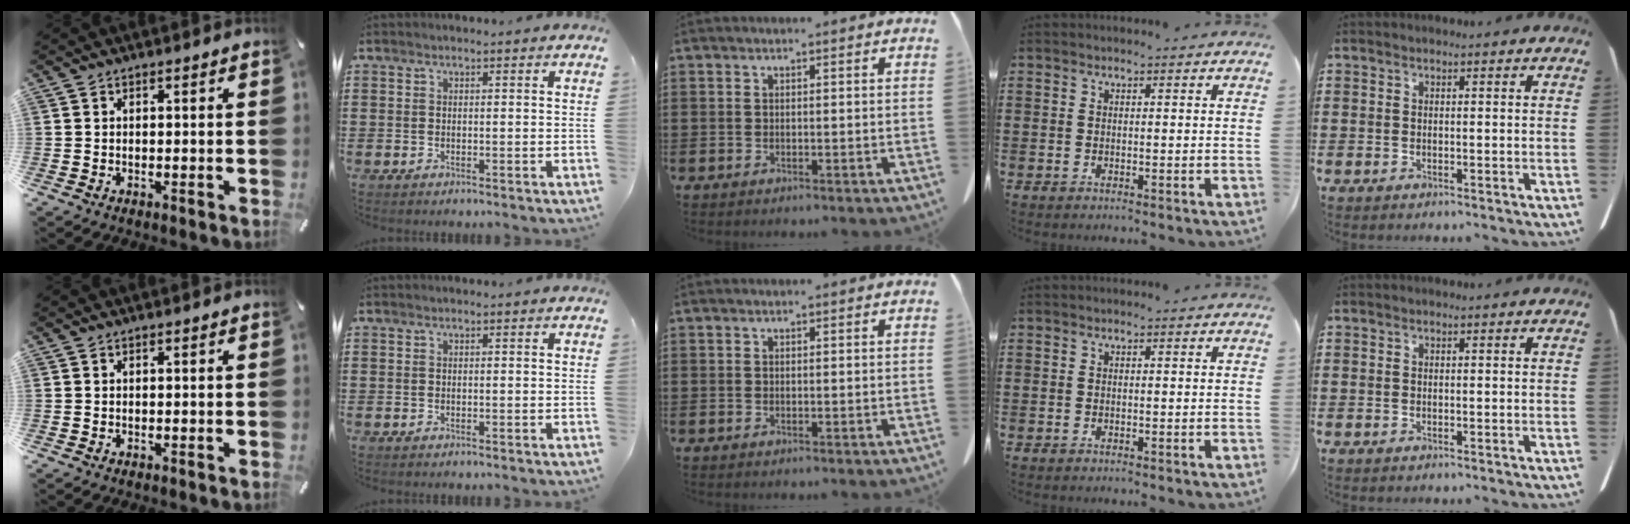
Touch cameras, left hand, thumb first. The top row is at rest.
{}